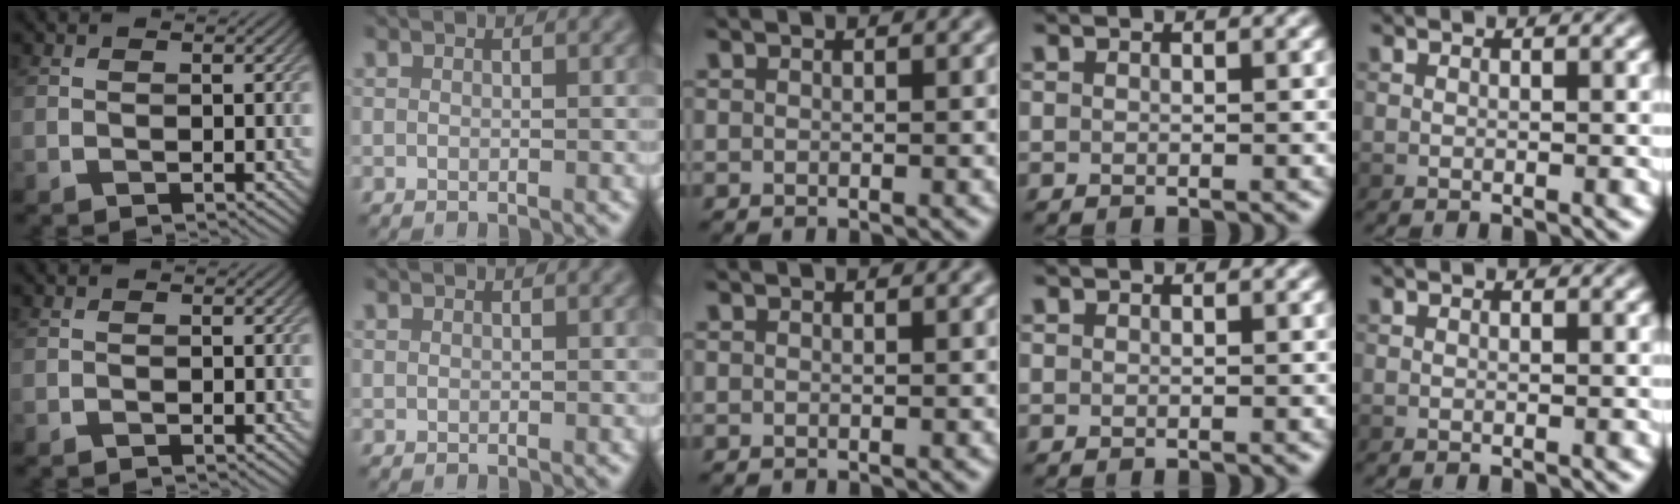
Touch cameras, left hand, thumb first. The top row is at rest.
{}